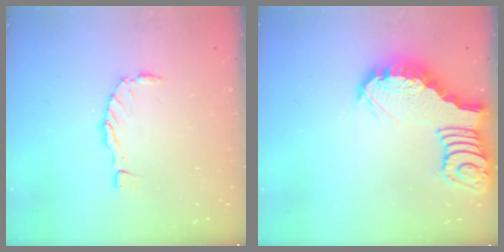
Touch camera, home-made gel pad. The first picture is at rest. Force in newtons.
{"total": 3.7, "press": 3.7, "slide": 0.5}